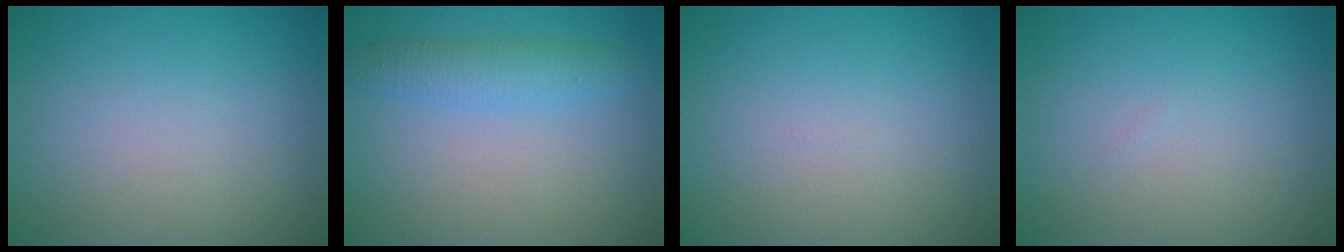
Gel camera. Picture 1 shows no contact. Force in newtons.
{"total": 2.8, "press": 2.8, "slide": 0.0}
{"total": 0.0}
{"total": 0.0}